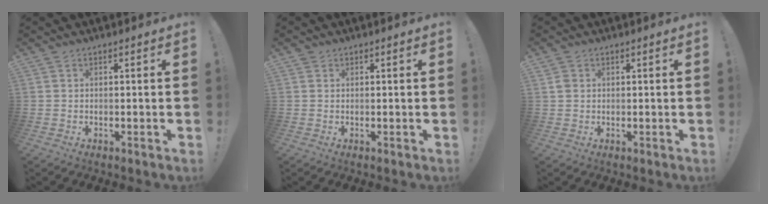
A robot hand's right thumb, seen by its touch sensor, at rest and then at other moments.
{"total": 0.8, "force": [0.5, 0.6, 0.0], "torque": [0.002, 0.000, 0.009]}
{"total": 1.7, "force": [0.6, 1.4, 0.7], "torque": [-0.010, 0.004, 0.011]}